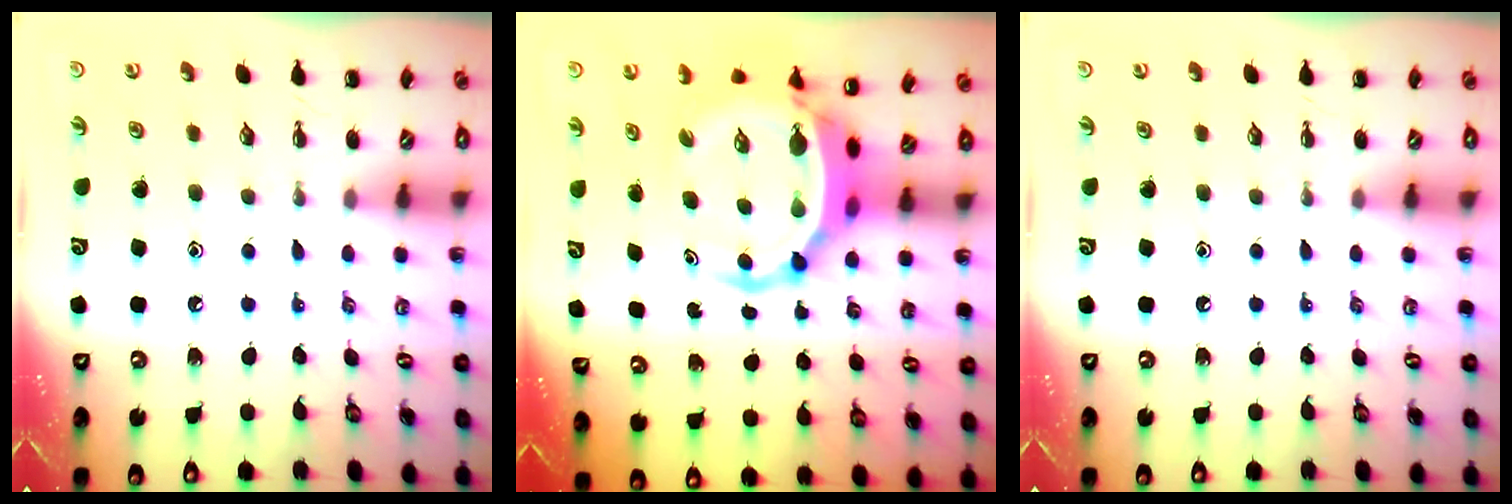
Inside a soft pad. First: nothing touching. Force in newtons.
{"total": 7.2, "press": 6.9, "slide": 2.2}
{"total": 0.0}